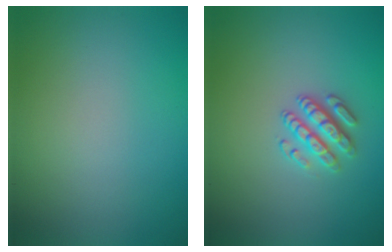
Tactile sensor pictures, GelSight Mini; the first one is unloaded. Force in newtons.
{"total": 2.7, "press": 2.5, "slide": 1.0}